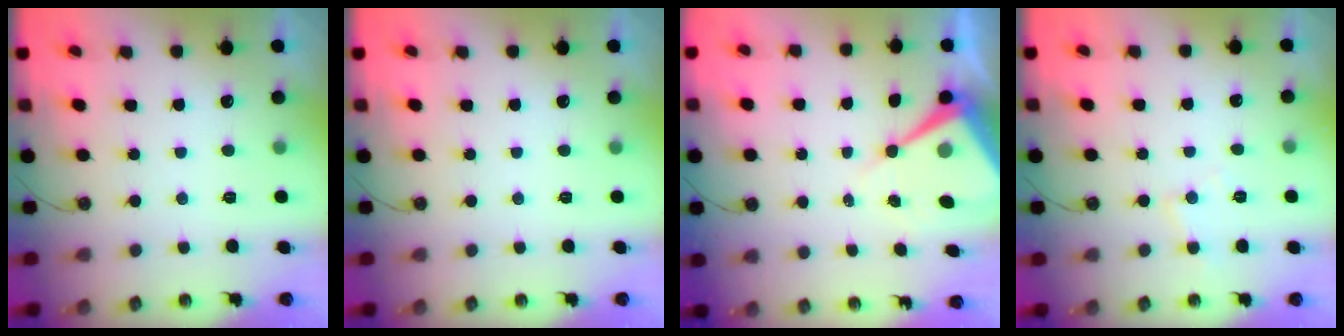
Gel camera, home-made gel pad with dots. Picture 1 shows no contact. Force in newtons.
{"total": 0.0}
{"total": 9.6, "press": 9.6, "slide": 0.8}
{"total": 5.8, "press": 5.8, "slide": 0.4}